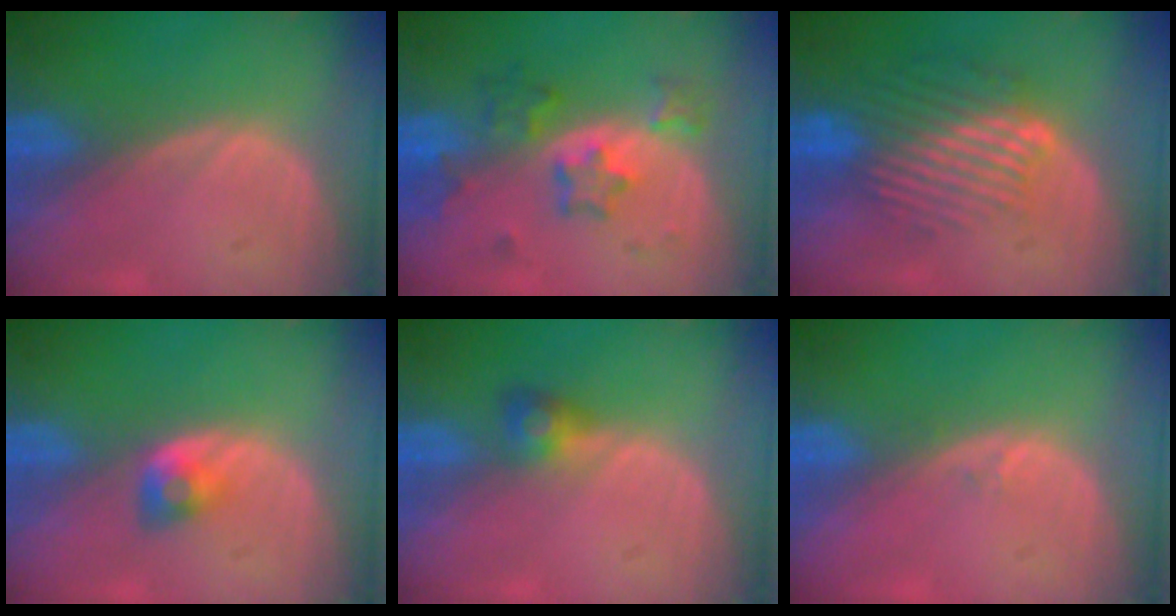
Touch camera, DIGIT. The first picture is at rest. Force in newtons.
{"total": 5.9, "press": 5.9, "slide": 0.8}
{"total": 9.5, "press": 7.9, "slide": 5.2}
{"total": 2.8, "press": 2.5, "slide": 1.3}
{"total": 2.6, "press": 2.5, "slide": 0.7}
{"total": 0.6, "press": 0.5, "slide": 0.4}